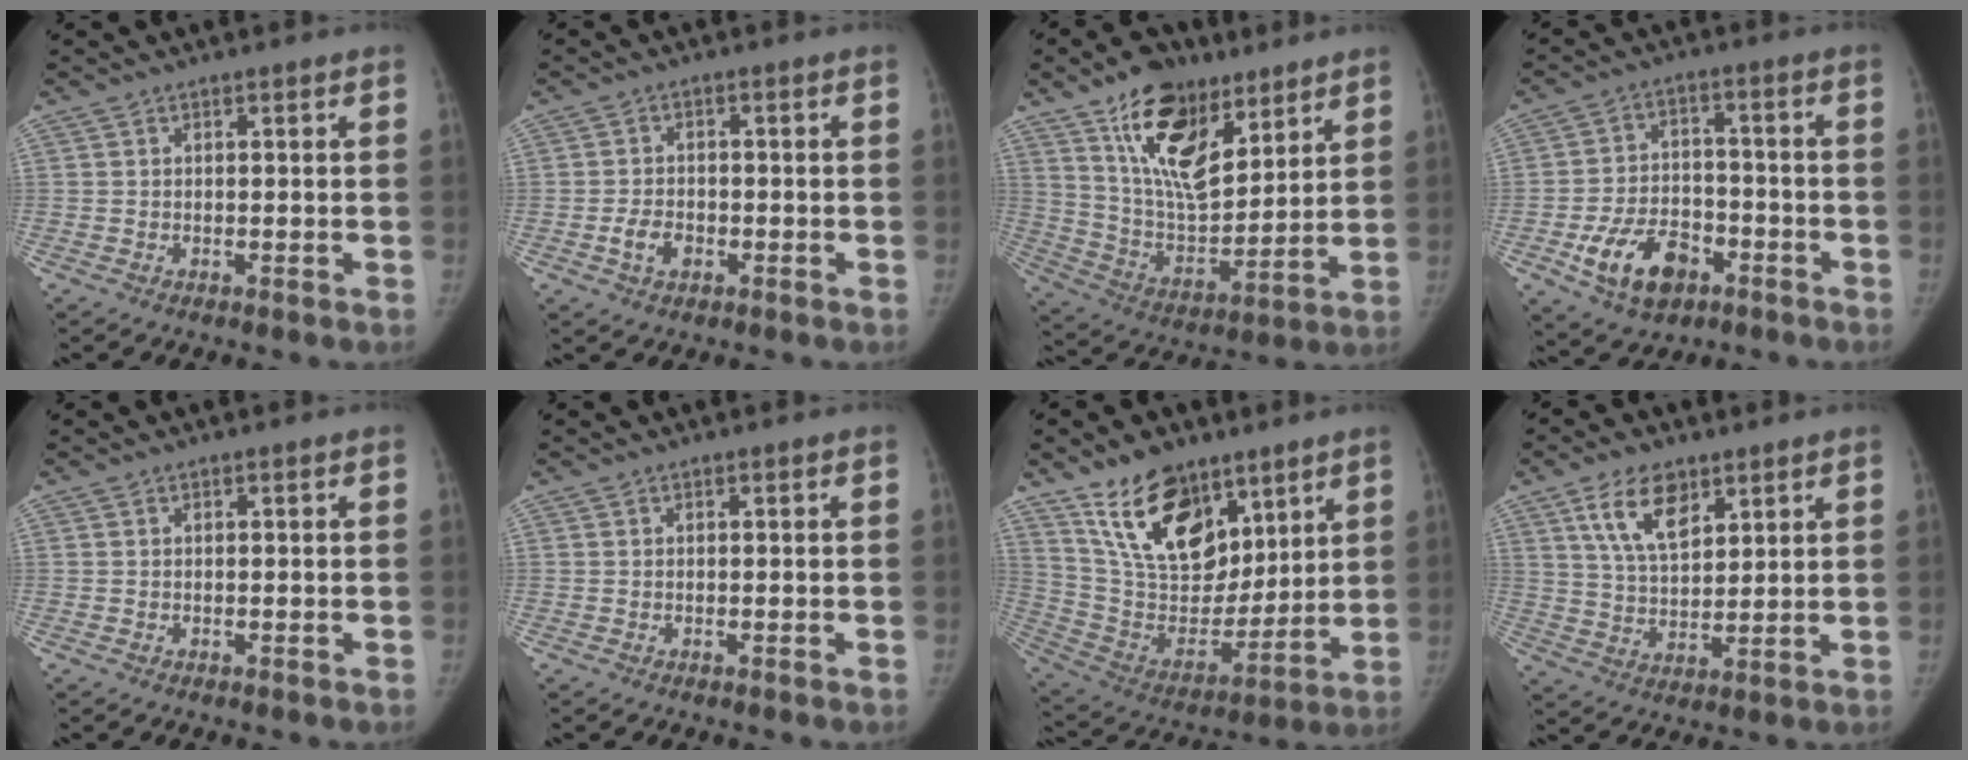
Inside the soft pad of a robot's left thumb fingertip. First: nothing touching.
{"total": 4.0, "force": [-1.6, 2.9, 2.3], "torque": [-0.034, 0.013, -0.027]}
{"total": 18.7, "force": [10.9, 9.4, 12.0], "torque": [-0.158, -0.057, 0.203]}
{"total": 12.4, "force": [-5.8, 8.0, 7.5], "torque": [-0.110, 0.030, -0.091]}
{"total": 0.0}
{"total": 0.0}
{"total": 20.1, "force": [12.4, 11.6, 10.8], "torque": [-0.137, -0.065, 0.235]}
{"total": 10.1, "force": [5.5, 5.3, 6.7], "torque": [-0.100, -0.027, 0.108]}